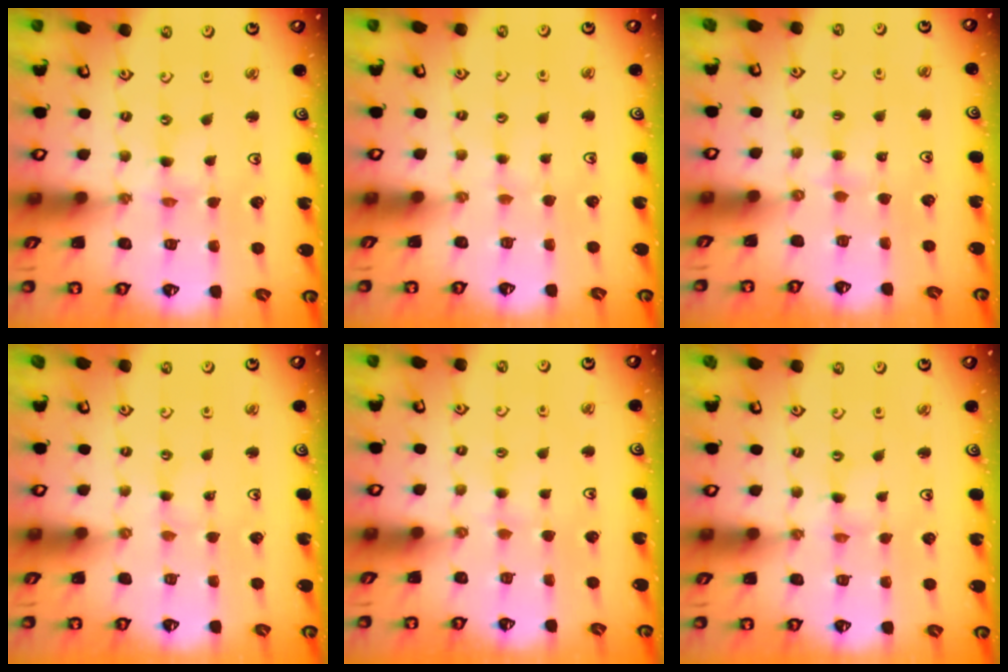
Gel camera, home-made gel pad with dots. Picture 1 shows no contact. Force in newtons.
{"total": 2.0, "press": 2.0, "slide": 0.3}
{"total": 2.0, "press": 2.0, "slide": 0.3}
{"total": 0.0}
{"total": 2.1, "press": 2.0, "slide": 0.4}
{"total": 0.0}